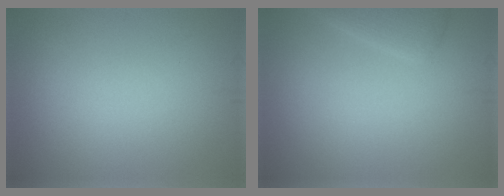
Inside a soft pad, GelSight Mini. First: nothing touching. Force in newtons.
{"total": 2.0, "press": 2.0, "slide": 0.2}